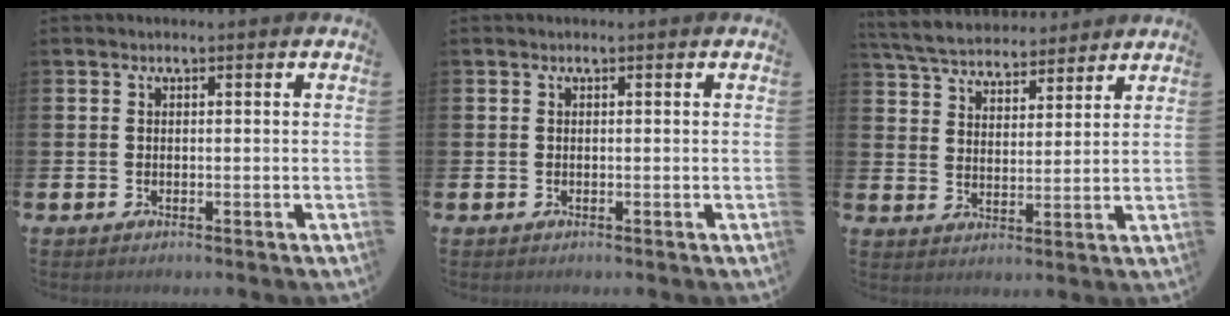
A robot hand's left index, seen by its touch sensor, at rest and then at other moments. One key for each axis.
{"total": 0.0}
{"total": 5.9, "fx": 5.7, "fy": 1.4, "fz": 0.7, "tx": -0.043, "ty": -0.029, "tz": 0.102}